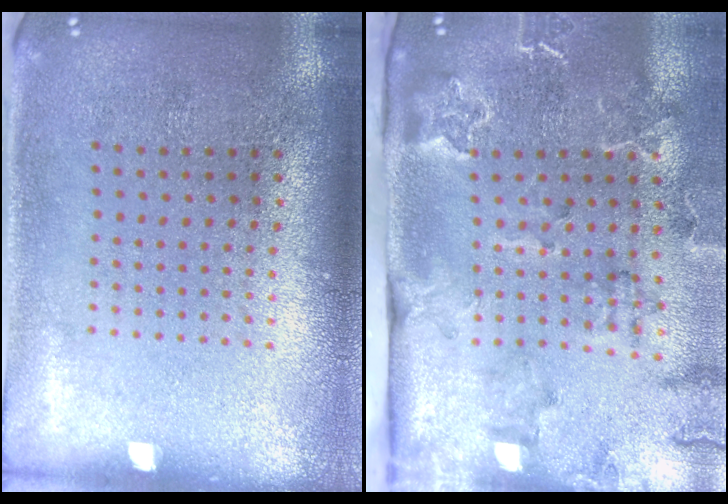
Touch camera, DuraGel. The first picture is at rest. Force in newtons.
{"total": 2.5, "press": 2.4, "slide": 0.6}